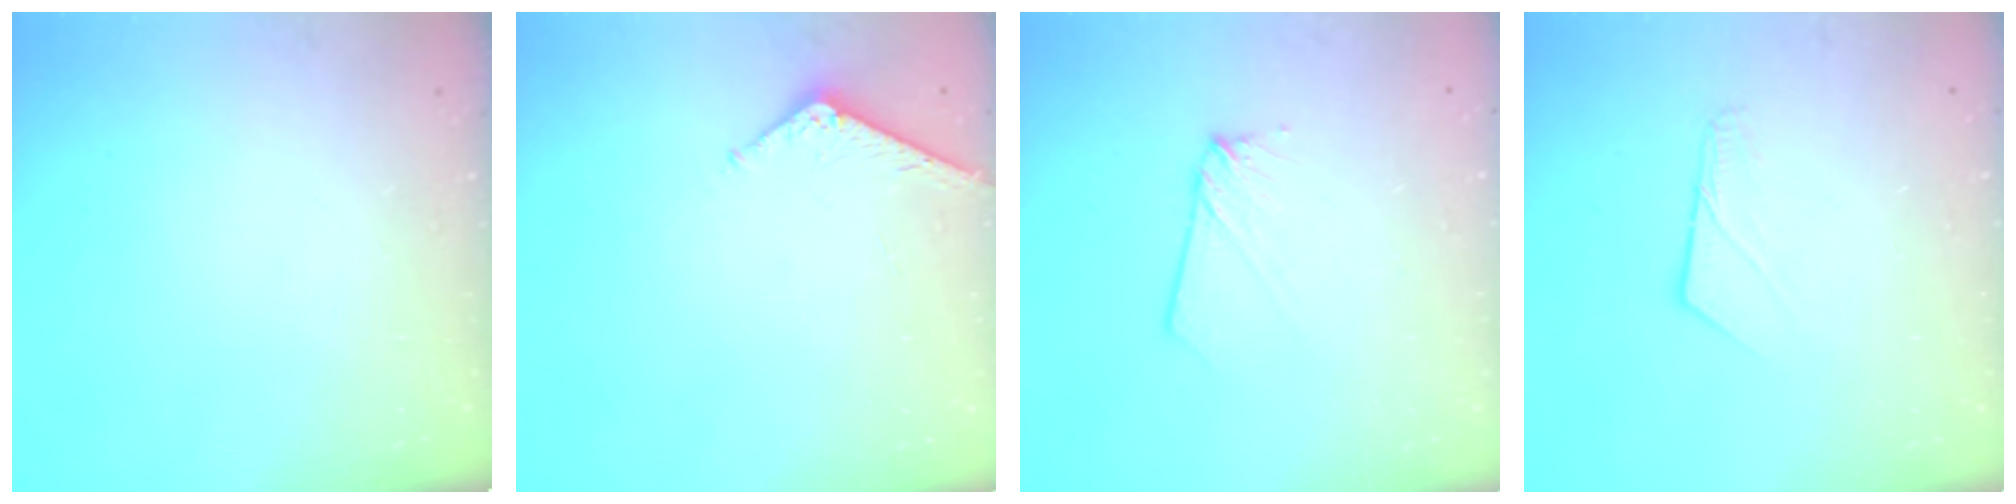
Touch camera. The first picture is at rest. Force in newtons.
{"total": 4.5, "press": 4.5, "slide": 0.5}
{"total": 3.5, "press": 3.4, "slide": 0.3}
{"total": 6.6, "press": 6.5, "slide": 0.5}